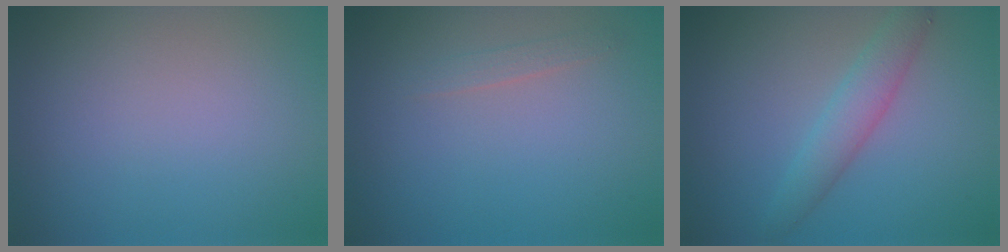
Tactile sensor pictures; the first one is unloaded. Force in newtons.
{"total": 0.8, "press": 0.8, "slide": 0.0}
{"total": 2.8, "press": 2.8, "slide": 0.1}